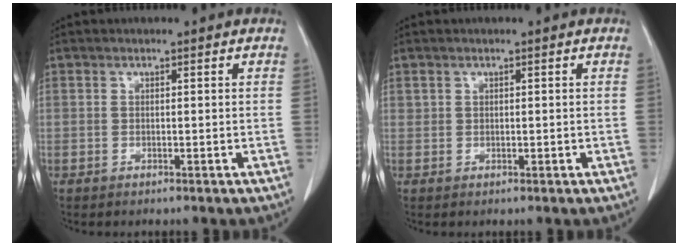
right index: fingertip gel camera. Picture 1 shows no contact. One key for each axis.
{"total": 0.5, "fx": 0.2, "fy": 0.4, "fz": 0.3, "tx": -0.004, "ty": 0.003, "tz": 0.006}